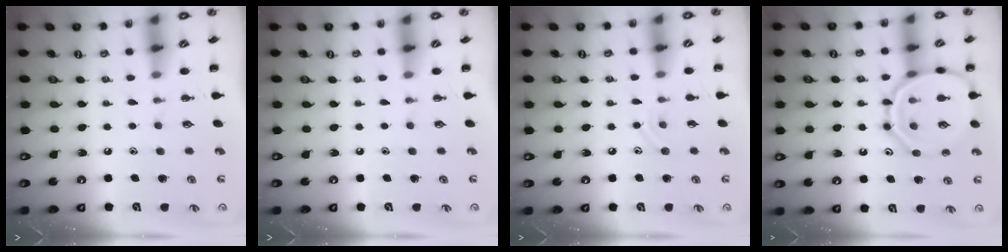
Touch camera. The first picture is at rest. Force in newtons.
{"total": 0.0}
{"total": 7.1, "press": 6.9, "slide": 1.8}
{"total": 15.3, "press": 15.2, "slide": 1.4}